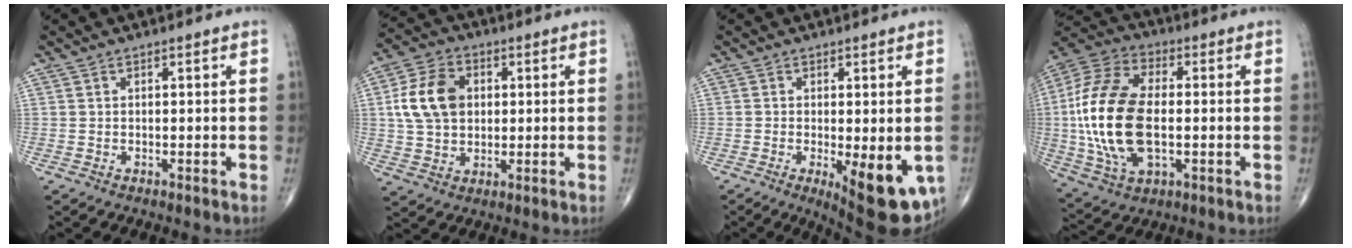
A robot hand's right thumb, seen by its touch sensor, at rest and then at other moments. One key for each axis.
{"total": 11.7, "fx": 1.8, "fy": 8.4, "fz": 7.9, "tx": -0.133, "ty": 0.009, "tz": 0.031}
{"total": 13.5, "fx": -4.3, "fy": 4.9, "fz": 11.9, "tx": -0.124, "ty": -0.014, "tz": -0.043}
{"total": 22.0, "fx": -1.0, "fy": 11.9, "fz": 18.5, "tx": -0.400, "ty": 0.003, "tz": -0.018}